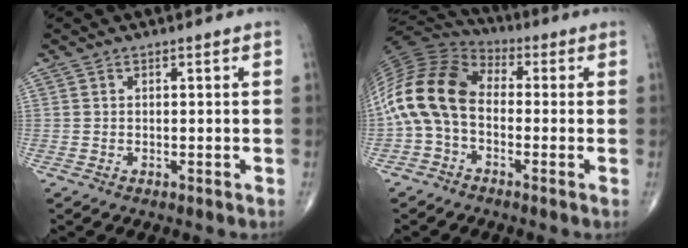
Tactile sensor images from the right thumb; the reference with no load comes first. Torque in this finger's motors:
{"motor_torque": [2.49, 2.51, 1.70, -0.59, 0.28]}